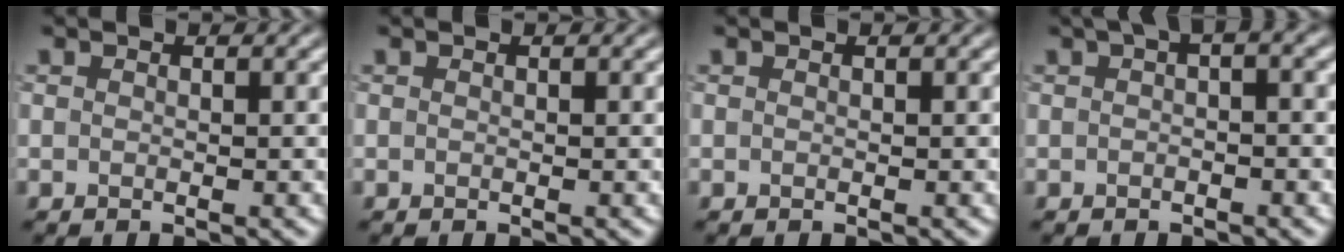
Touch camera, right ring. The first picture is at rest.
{"total": 0.0}
{"total": 0.0}
{"total": 2.1, "force": [0.6, 0.9, 1.8], "torque": [-0.028, 0.011, 0.001]}